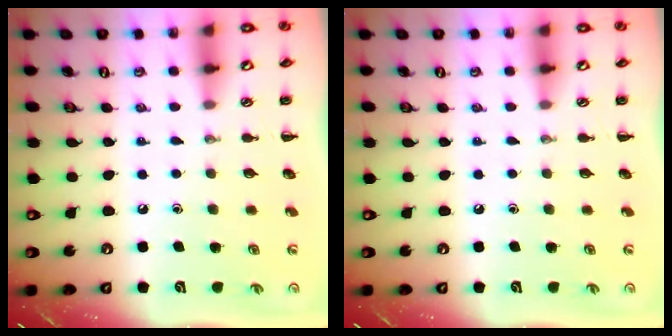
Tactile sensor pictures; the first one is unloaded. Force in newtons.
{"total": 0.0}